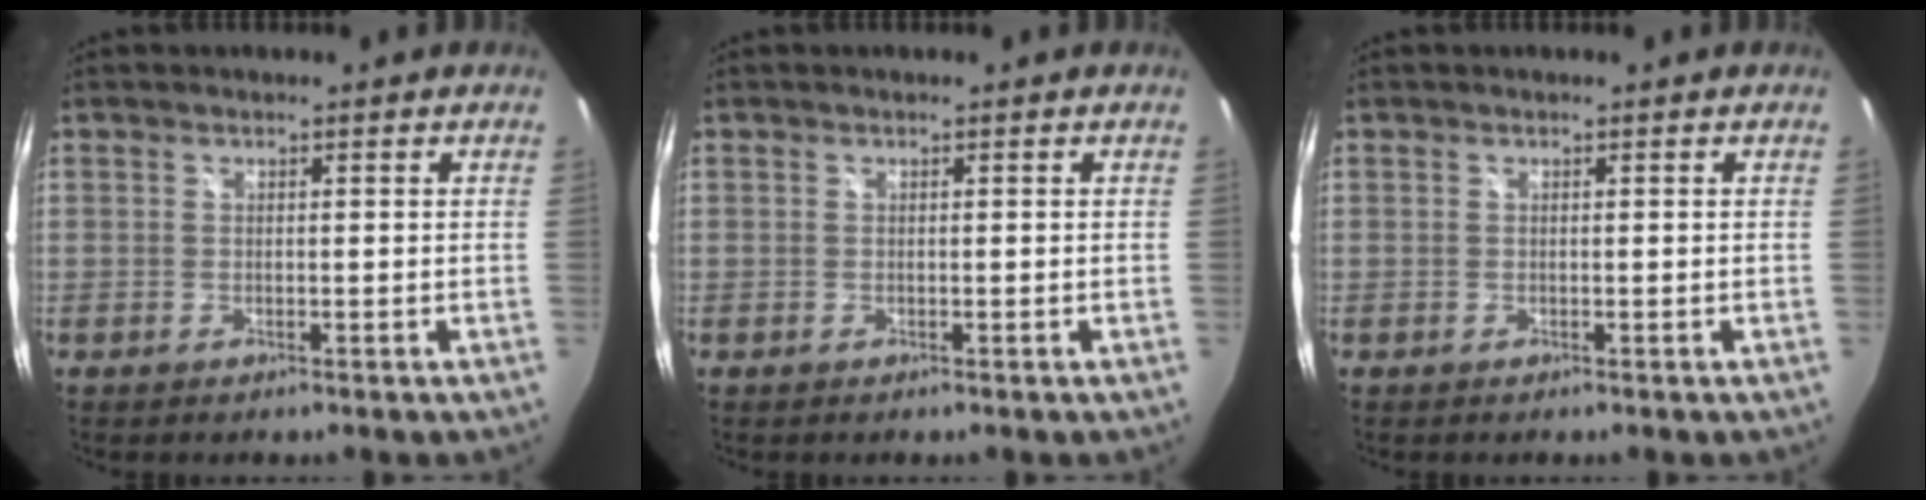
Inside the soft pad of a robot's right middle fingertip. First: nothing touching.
{"total": 0.0}
{"total": 0.0}